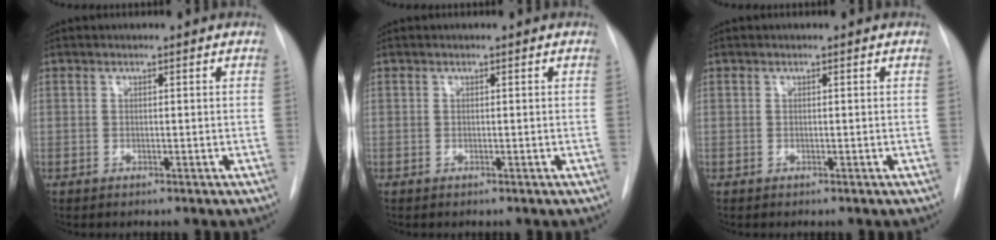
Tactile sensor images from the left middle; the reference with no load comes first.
{"total": 0.0}
{"total": 0.0}